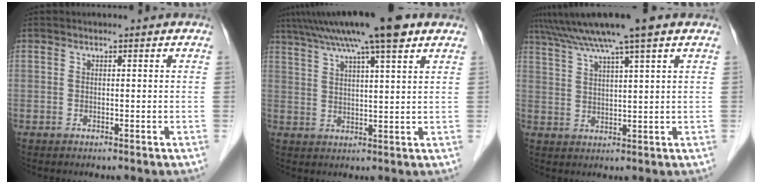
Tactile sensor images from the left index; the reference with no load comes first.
{"total": 14.2, "force": [10.4, 0.8, 9.7], "torque": [-0.167, 0.040, 0.156]}
{"total": 7.1, "force": [5.1, -1.0, 4.8], "torque": [-0.087, 0.033, 0.086]}